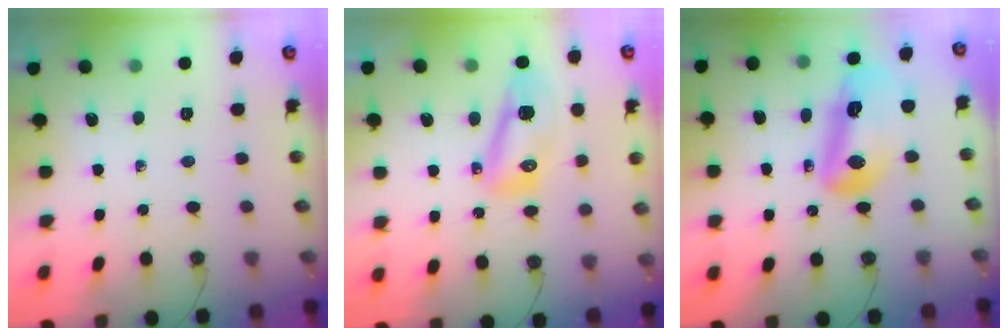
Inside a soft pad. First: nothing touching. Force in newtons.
{"total": 10.6, "press": 10.5, "slide": 1.4}
{"total": 13.3, "press": 13.2, "slide": 1.6}